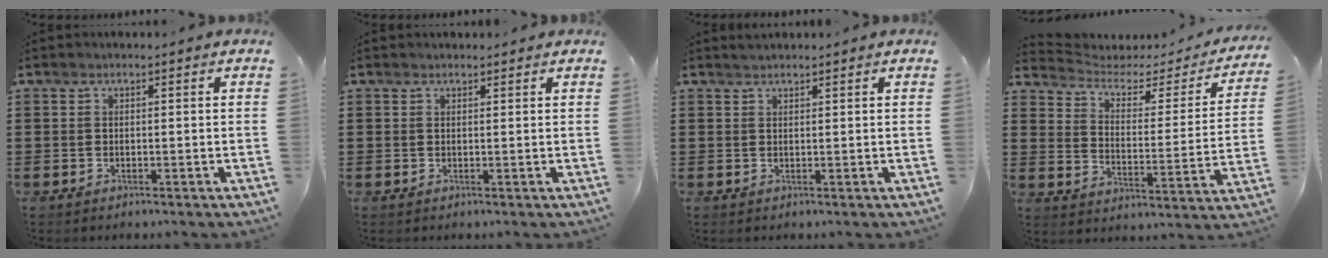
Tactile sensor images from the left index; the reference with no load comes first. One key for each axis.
{"total": 0.7, "fx": 0.6, "fy": 0.2, "fz": 0.2, "tx": -0.004, "ty": 0.000, "tz": 0.013}
{"total": 1.0, "fx": 1.0, "fy": 0.2, "fz": 0.3, "tx": -0.006, "ty": 0.000, "tz": 0.019}
{"total": 3.2, "fx": 2.3, "fy": 1.6, "fz": 1.5, "tx": -0.048, "ty": -0.018, "tz": 0.032}